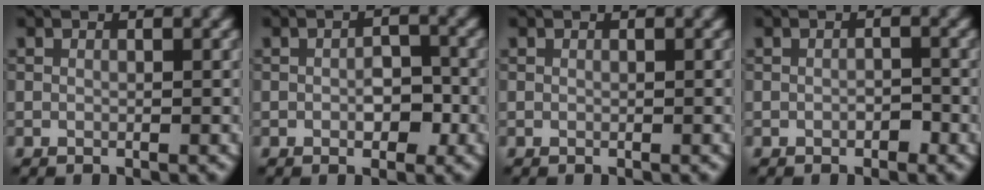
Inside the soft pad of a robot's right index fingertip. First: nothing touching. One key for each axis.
{"total": 2.5, "fx": -0.7, "fy": 1.3, "fz": 2.1, "tx": -0.031, "ty": 0.001, "tz": -0.012}
{"total": 0.0}
{"total": 1.0, "fx": -0.5, "fy": 0.5, "fz": 0.7, "tx": -0.012, "ty": 0.001, "tz": -0.008}